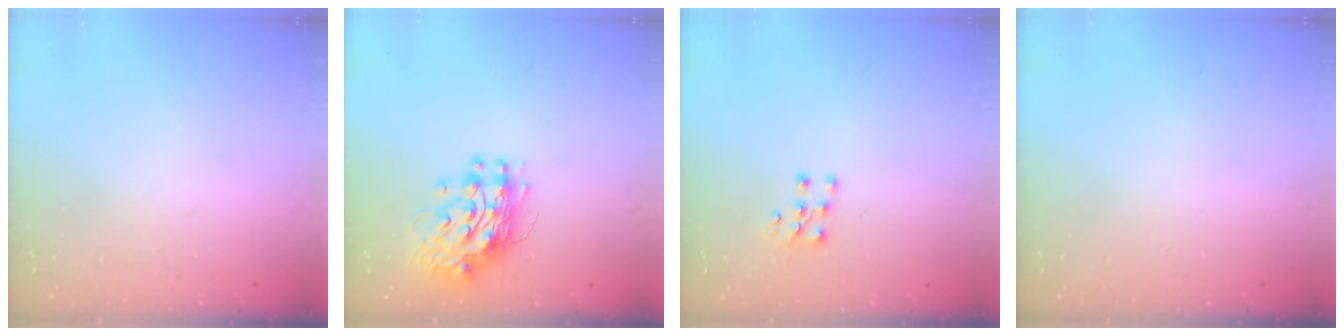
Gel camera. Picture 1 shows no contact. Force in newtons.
{"total": 11.0, "press": 10.9, "slide": 1.0}
{"total": 6.0, "press": 6.0, "slide": 0.5}
{"total": 0.0}